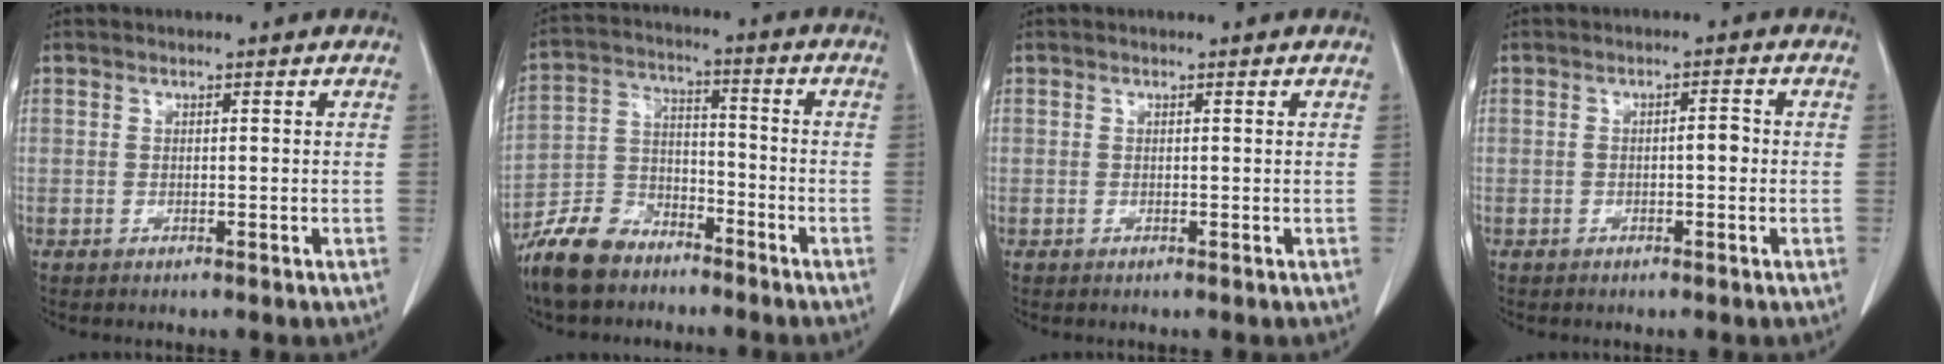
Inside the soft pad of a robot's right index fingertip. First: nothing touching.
{"total": 10.1, "force": [-8.0, 5.0, 3.6], "torque": [-0.081, 0.005, -0.155]}
{"total": 0.0}
{"total": 1.9, "force": [-0.3, 0.6, 1.8], "torque": [-0.024, 0.005, -0.007]}